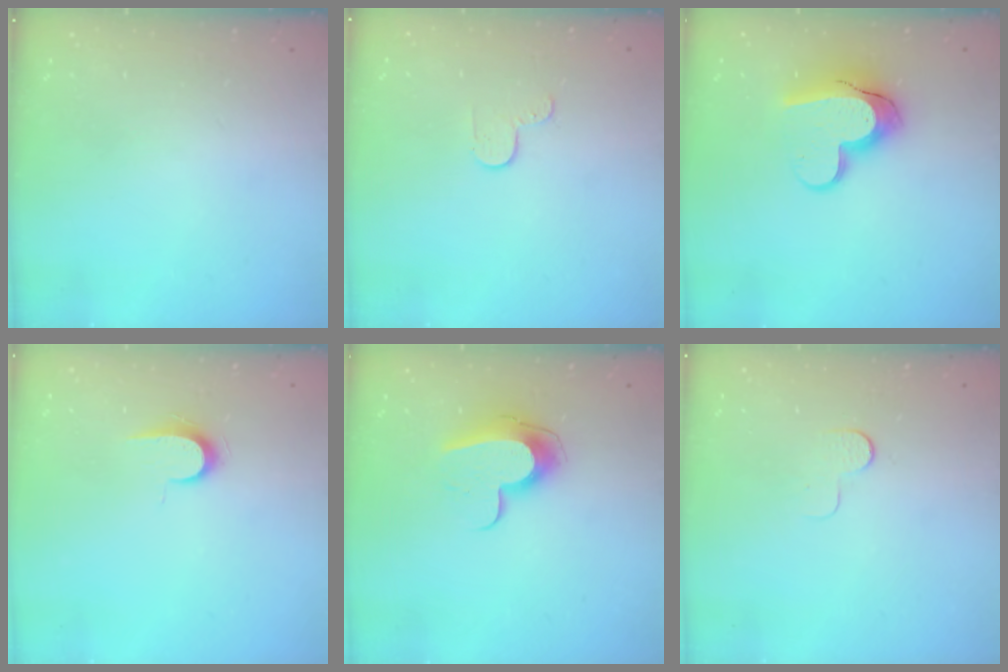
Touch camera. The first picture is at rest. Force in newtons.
{"total": 3.7, "press": 3.6, "slide": 0.3}
{"total": 12.4, "press": 12.3, "slide": 1.1}
{"total": 6.6, "press": 6.6, "slide": 0.7}
{"total": 10.7, "press": 10.6, "slide": 0.7}
{"total": 3.9, "press": 3.9, "slide": 0.3}